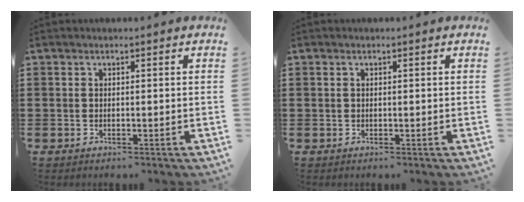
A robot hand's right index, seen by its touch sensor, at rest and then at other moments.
{"total": 0.0}